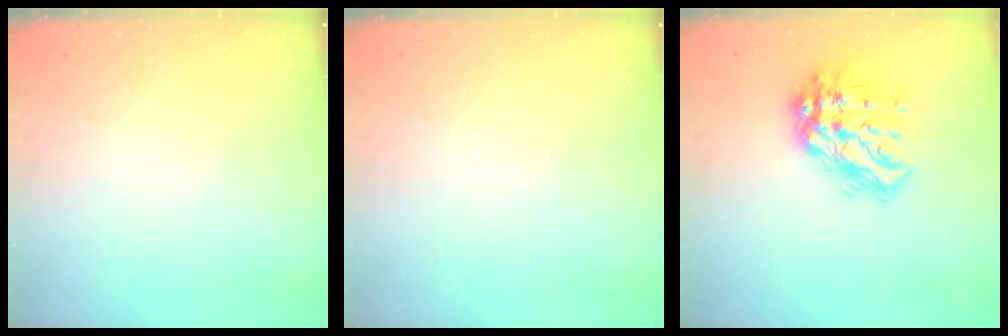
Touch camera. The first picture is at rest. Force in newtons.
{"total": 0.0}
{"total": 18.0, "press": 18.0, "slide": 1.8}